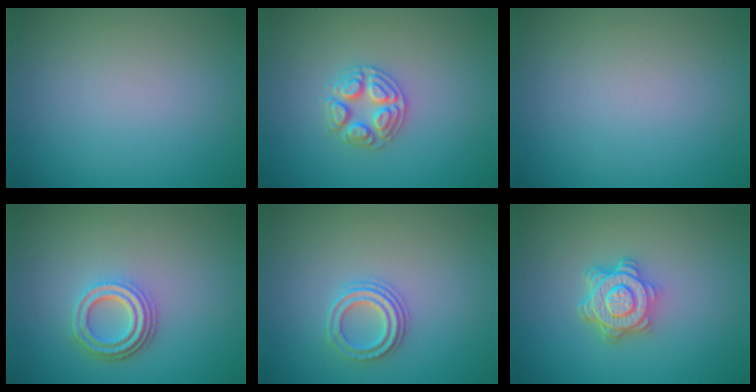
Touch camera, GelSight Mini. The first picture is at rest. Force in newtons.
{"total": 2.5, "press": 2.5, "slide": 0.4}
{"total": 0.0}
{"total": 3.8, "press": 2.9, "slide": 2.4}
{"total": 2.4, "press": 2.2, "slide": 0.8}
{"total": 4.6, "press": 3.6, "slide": 2.9}